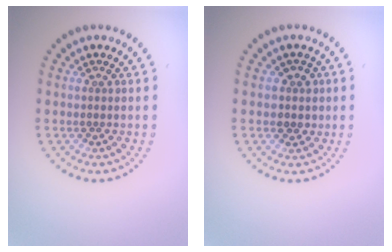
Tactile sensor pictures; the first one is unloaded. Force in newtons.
{"total": 1.9, "press": 1.7, "slide": 0.8}